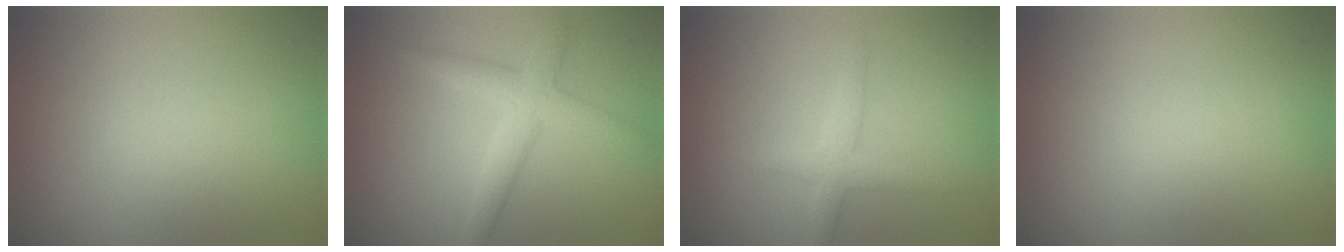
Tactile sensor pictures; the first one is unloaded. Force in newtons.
{"total": 3.2, "press": 3.2, "slide": 0.1}
{"total": 2.5, "press": 2.5, "slide": 0.1}
{"total": 0.0}